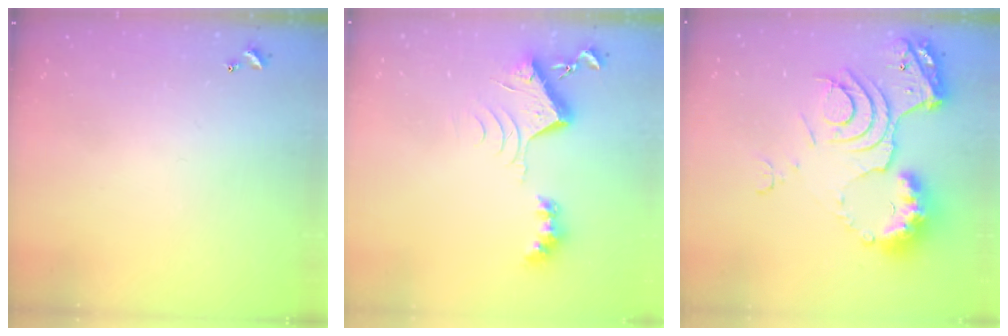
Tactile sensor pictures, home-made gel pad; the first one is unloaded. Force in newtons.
{"total": 8.0, "press": 8.0, "slide": 0.9}
{"total": 15.1, "press": 15.0, "slide": 1.3}